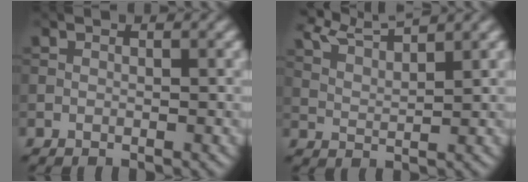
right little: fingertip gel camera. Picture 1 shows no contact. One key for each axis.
{"total": 6.2, "fx": 5.0, "fy": 1.2, "fz": 3.4, "tx": -0.064, "ty": 0.020, "tz": 0.068}